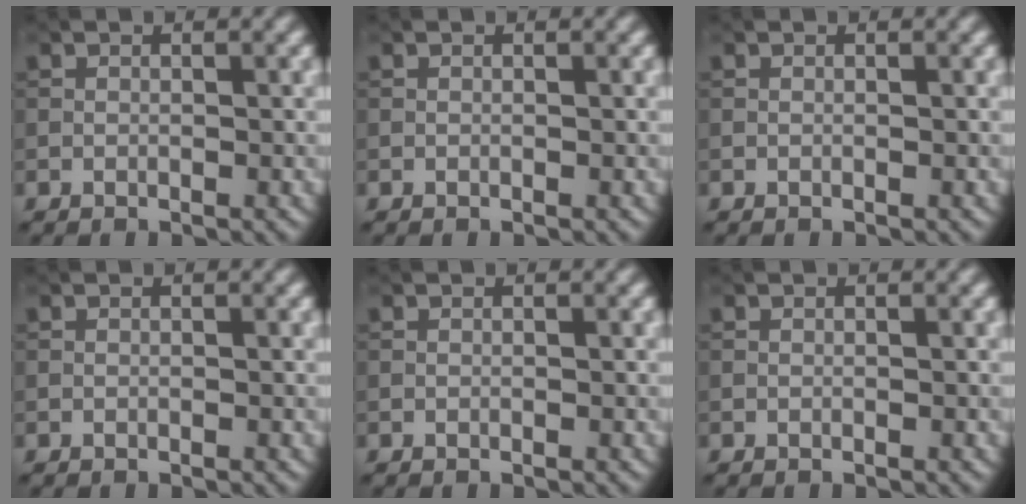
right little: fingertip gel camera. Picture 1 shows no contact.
{"total": 0.0}
{"total": 0.0}
{"total": 0.0}
{"total": 0.0}
{"total": 0.0}